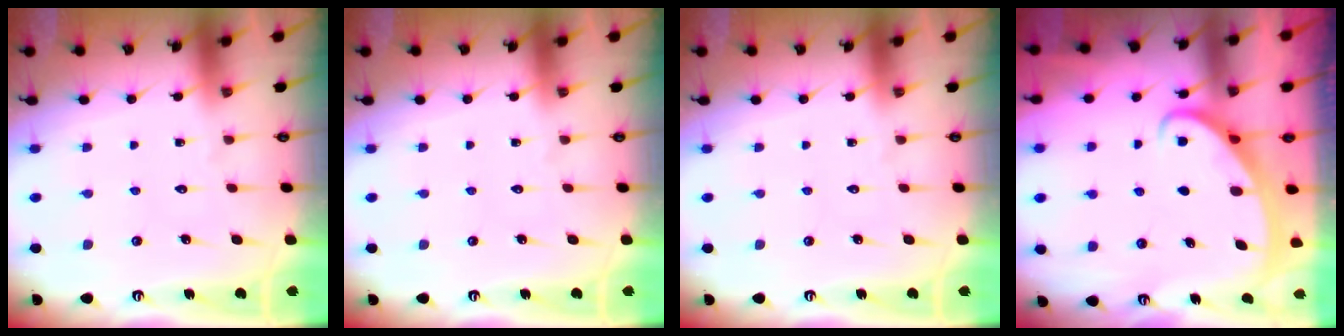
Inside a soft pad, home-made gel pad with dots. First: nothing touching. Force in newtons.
{"total": 0.0}
{"total": 0.0}
{"total": 2.4, "press": 2.4, "slide": 0.4}